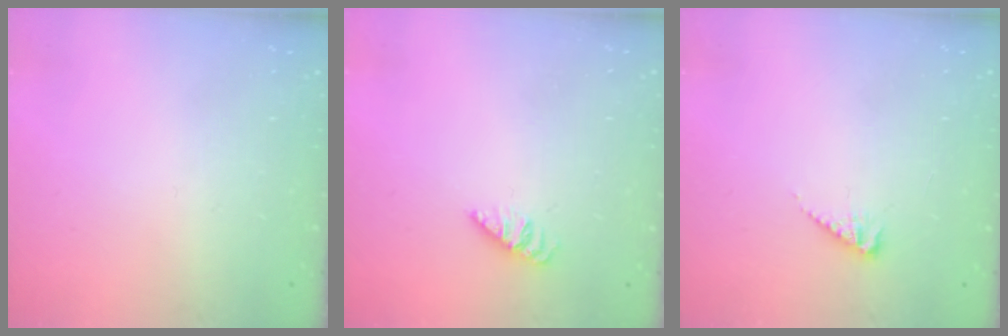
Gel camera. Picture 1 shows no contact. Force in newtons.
{"total": 0.6, "press": 0.5, "slide": 0.2}
{"total": 2.9, "press": 2.9, "slide": 0.4}